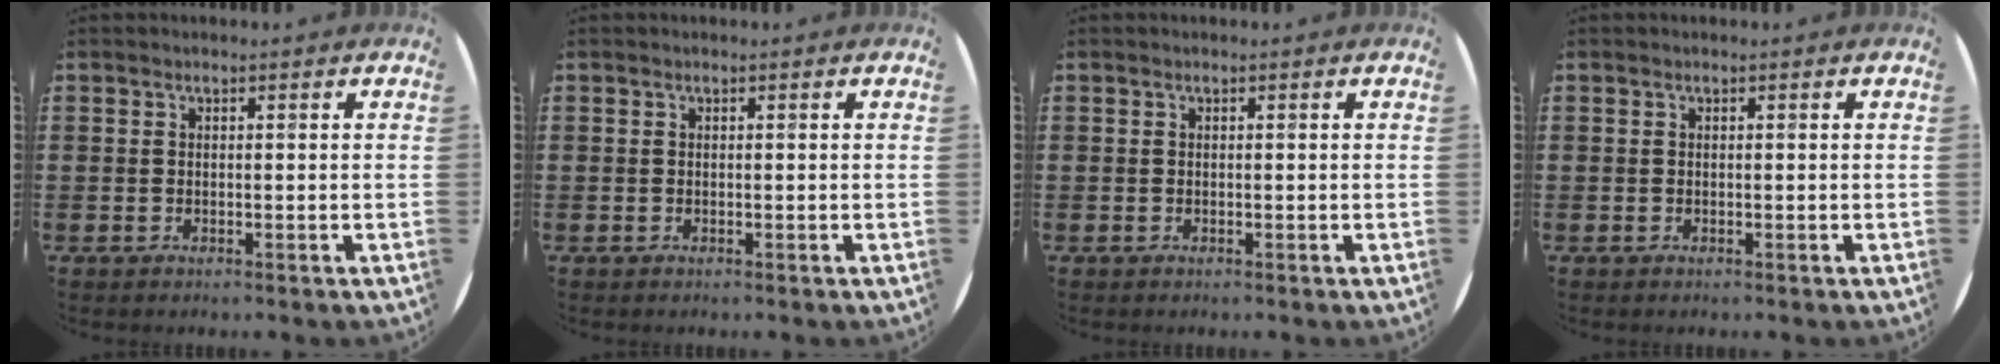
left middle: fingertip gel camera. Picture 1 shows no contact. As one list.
[{"total": 0.0}, {"total": 0.0}, {"total": 0.0}]